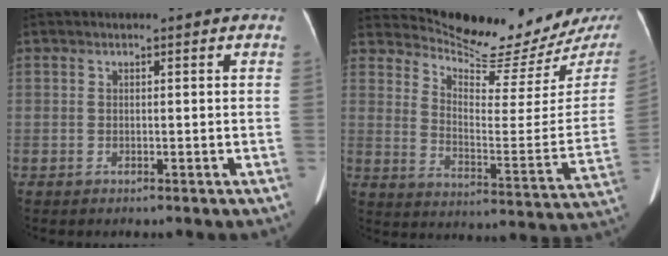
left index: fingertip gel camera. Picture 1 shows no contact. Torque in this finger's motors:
{"motor_torque": [-0.20, -0.57, 0.00, 0.00]}